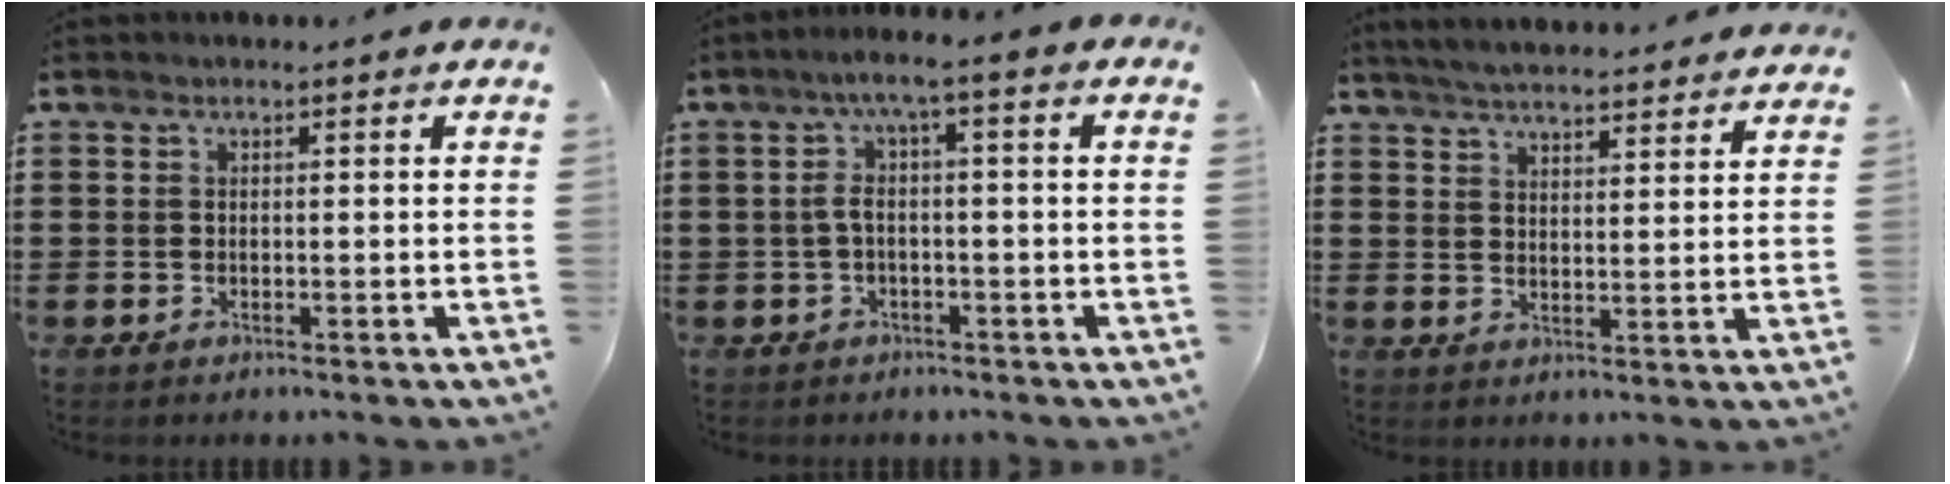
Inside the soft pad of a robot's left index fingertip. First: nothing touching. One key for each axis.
{"total": 4.0, "fx": -1.1, "fy": 0.2, "fz": 3.9, "tx": -0.086, "ty": -0.001, "tz": -0.028}
{"total": 4.8, "fx": 4.7, "fy": -0.4, "fz": 0.7, "tx": -0.031, "ty": -0.022, "tz": 0.085}